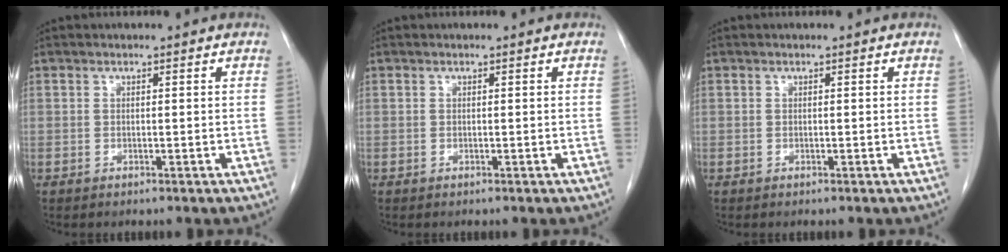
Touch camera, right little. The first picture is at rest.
{"total": 0.0}
{"total": 0.0}